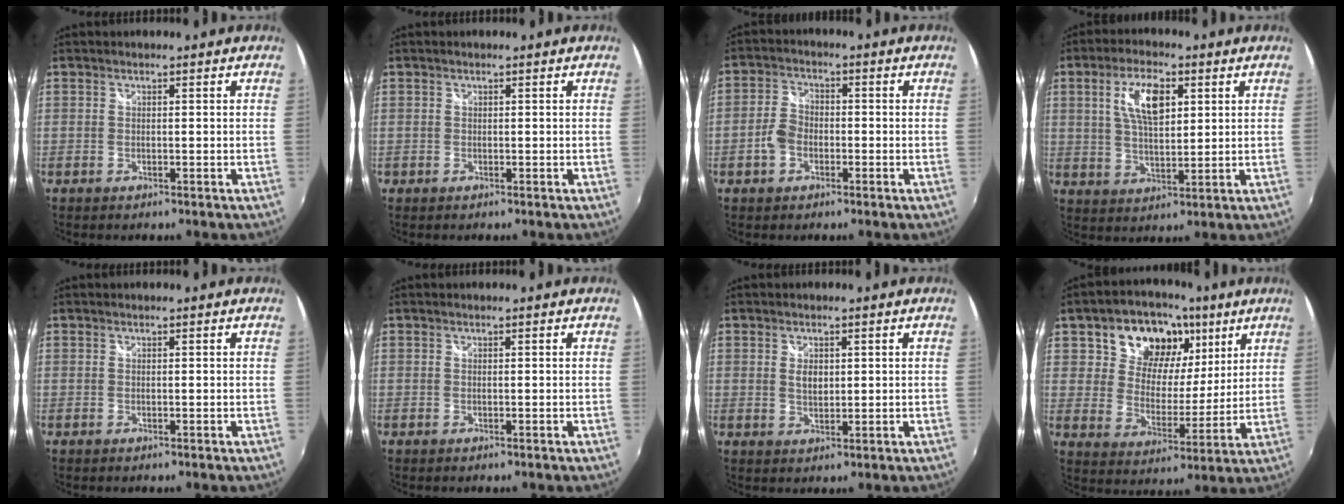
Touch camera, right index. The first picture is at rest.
{"total": 0.7, "force": [-0.3, 0.6, -0.2], "torque": [0.001, 0.001, -0.005]}
{"total": 4.9, "force": [-1.6, 3.6, 2.8], "torque": [-0.062, 0.010, -0.030]}
{"total": 8.9, "force": [2.9, 3.9, 7.4], "torque": [-0.141, 0.011, 0.055]}
{"total": 0.0}
{"total": 0.0}
{"total": 2.6, "force": [0.5, 1.7, 1.9], "torque": [-0.031, 0.000, 0.009]}
{"total": 14.9, "force": [7.5, 10.9, 6.9], "torque": [-0.129, 0.016, 0.123]}